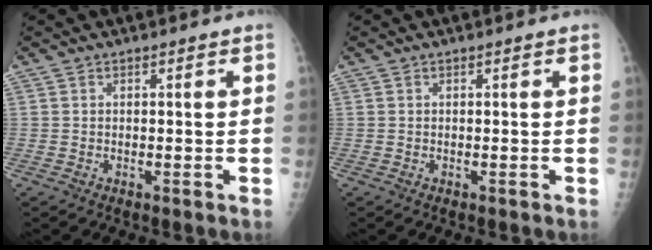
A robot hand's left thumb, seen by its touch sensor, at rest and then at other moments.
{"total": 0.0}